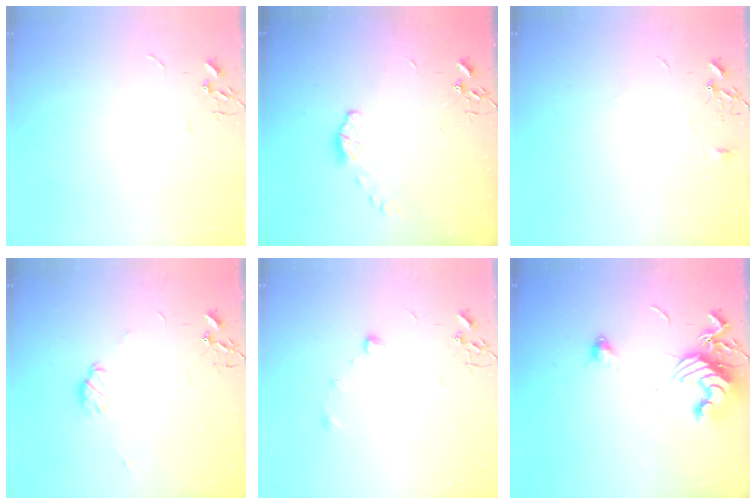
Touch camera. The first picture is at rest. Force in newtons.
{"total": 5.7, "press": 5.7, "slide": 0.2}
{"total": 4.0, "press": 4.0, "slide": 0.4}
{"total": 6.1, "press": 6.0, "slide": 1.1}
{"total": 7.2, "press": 7.1, "slide": 1.0}
{"total": 12.3, "press": 12.2, "slide": 1.6}